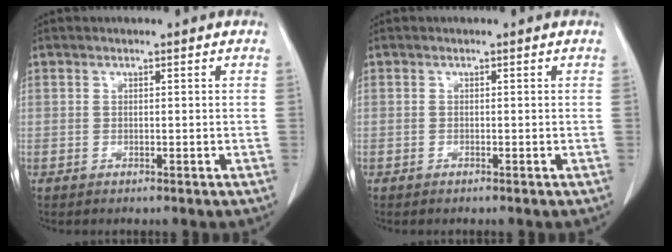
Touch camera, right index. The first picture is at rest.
{"total": 0.0}